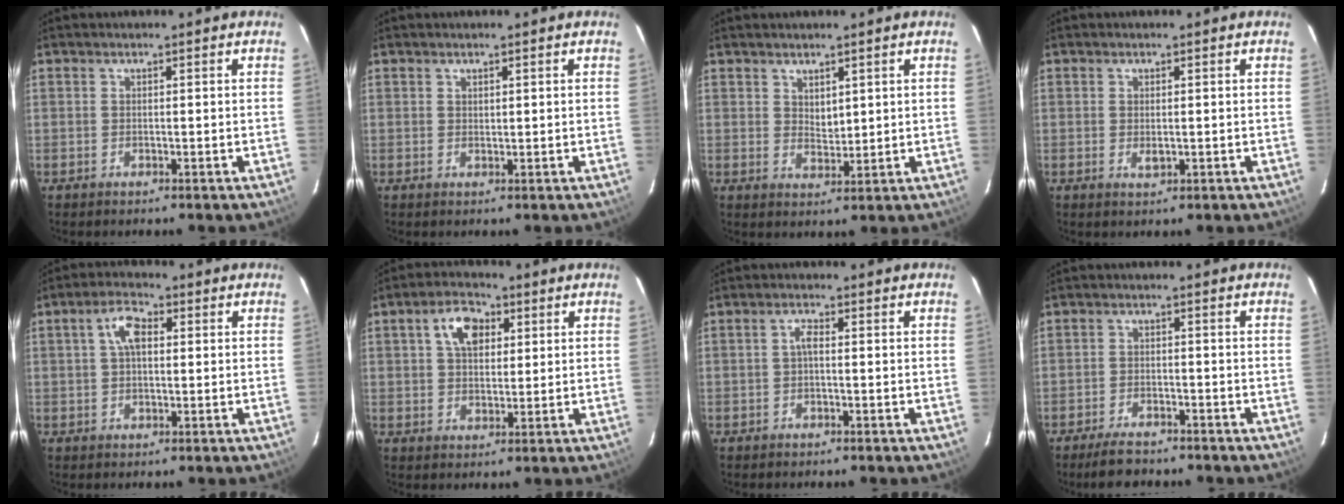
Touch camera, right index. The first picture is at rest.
{"total": 0.7, "force": [0.6, 0.3, 0.2], "torque": [-0.003, 0.001, 0.012]}
{"total": 2.7, "force": [1.7, 1.5, 1.4], "torque": [-0.020, -0.003, 0.032]}
{"total": 1.7, "force": [-0.1, 0.9, 1.4], "torque": [-0.025, -0.002, 0.001]}
{"total": 5.1, "force": [1.1, 2.7, 4.1], "torque": [-0.079, 0.017, 0.022]}
{"total": 7.0, "force": [2.5, 4.4, 4.8], "torque": [-0.082, 0.025, 0.046]}
{"total": 1.6, "force": [-0.2, 0.6, 1.4], "torque": [-0.030, 0.008, -0.005]}
{"total": 5.0, "force": [-4.3, 1.6, 2.0], "torque": [-0.054, -0.001, -0.073]}